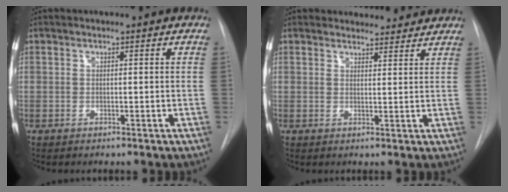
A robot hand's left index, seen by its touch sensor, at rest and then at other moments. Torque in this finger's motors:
{"motor_torque": [0.92, -1.22, 0.03, 0.03]}